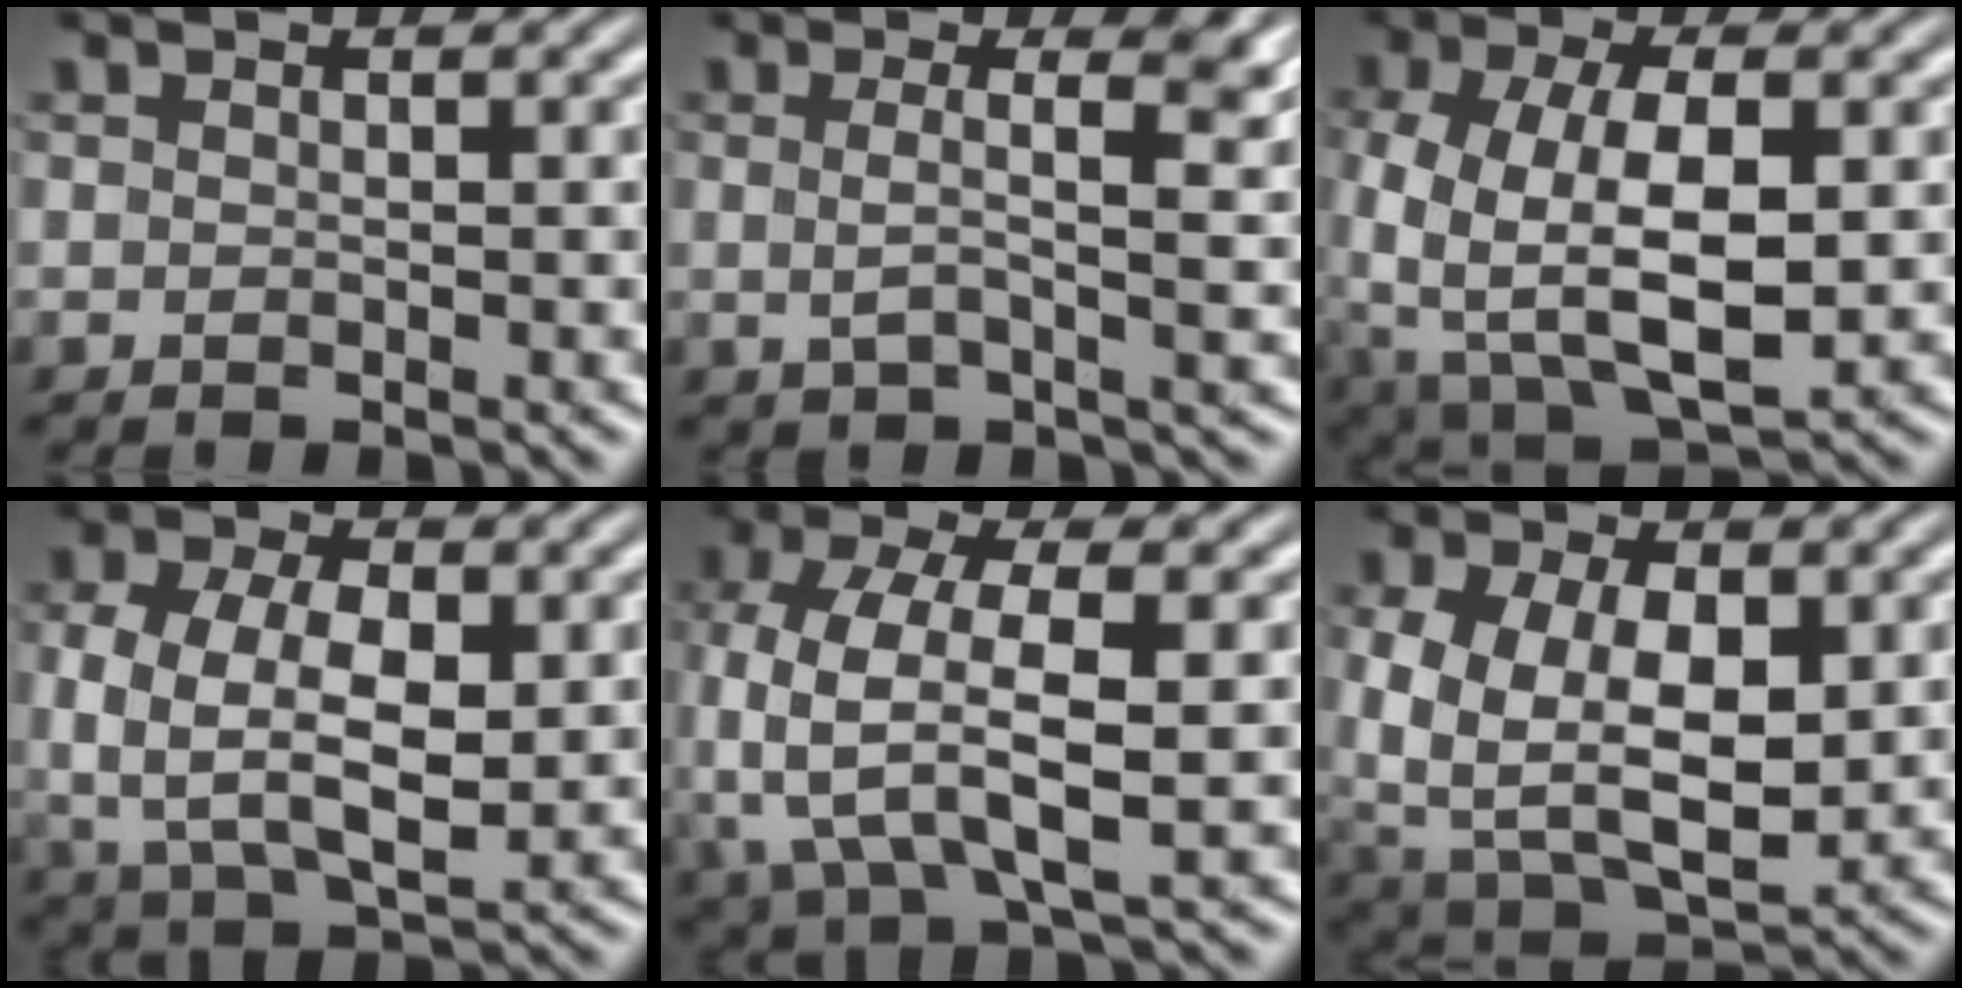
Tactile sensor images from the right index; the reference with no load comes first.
{"total": 3.8, "force": [0.8, 0.9, 3.6], "torque": [-0.059, -0.007, 0.017]}
{"total": 9.9, "force": [-1.7, 6.1, 7.6], "torque": [-0.151, -0.037, -0.010]}
{"total": 8.2, "force": [-0.4, 5.5, 6.0], "torque": [-0.120, -0.027, 0.003]}
{"total": 8.6, "force": [-0.4, 5.5, 6.5], "torque": [-0.174, -0.034, 0.006]}
{"total": 10.5, "force": [-1.5, 7.9, 6.7], "torque": [-0.143, -0.059, -0.002]}